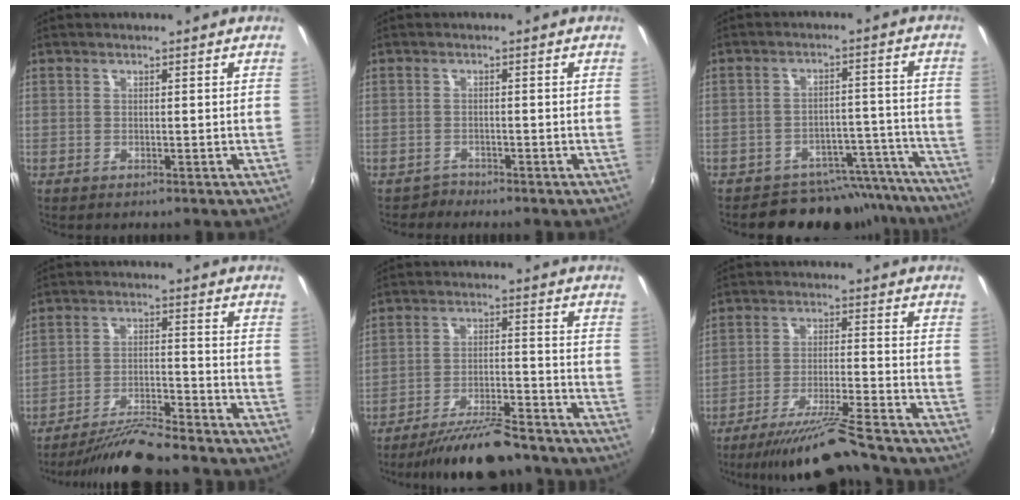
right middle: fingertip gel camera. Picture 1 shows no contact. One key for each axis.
{"total": 1.5, "fx": -1.3, "fy": 0.5, "fz": -0.5, "tx": 0.007, "ty": 0.004, "tz": -0.024}
{"total": 14.5, "fx": -13.0, "fy": 6.1, "fz": 1.5, "tx": -0.001, "ty": 0.056, "tz": -0.159}
{"total": 11.3, "fx": -10.4, "fy": 0.6, "fz": 4.4, "tx": -0.098, "ty": -0.011, "tz": -0.178}
{"total": 12.5, "fx": -11.0, "fy": 2.2, "fz": 5.5, "tx": -0.115, "ty": -0.009, "tz": -0.175}
{"total": 12.1, "fx": -10.9, "fy": -0.9, "fz": 5.2, "tx": -0.112, "ty": -0.016, "tz": -0.185}